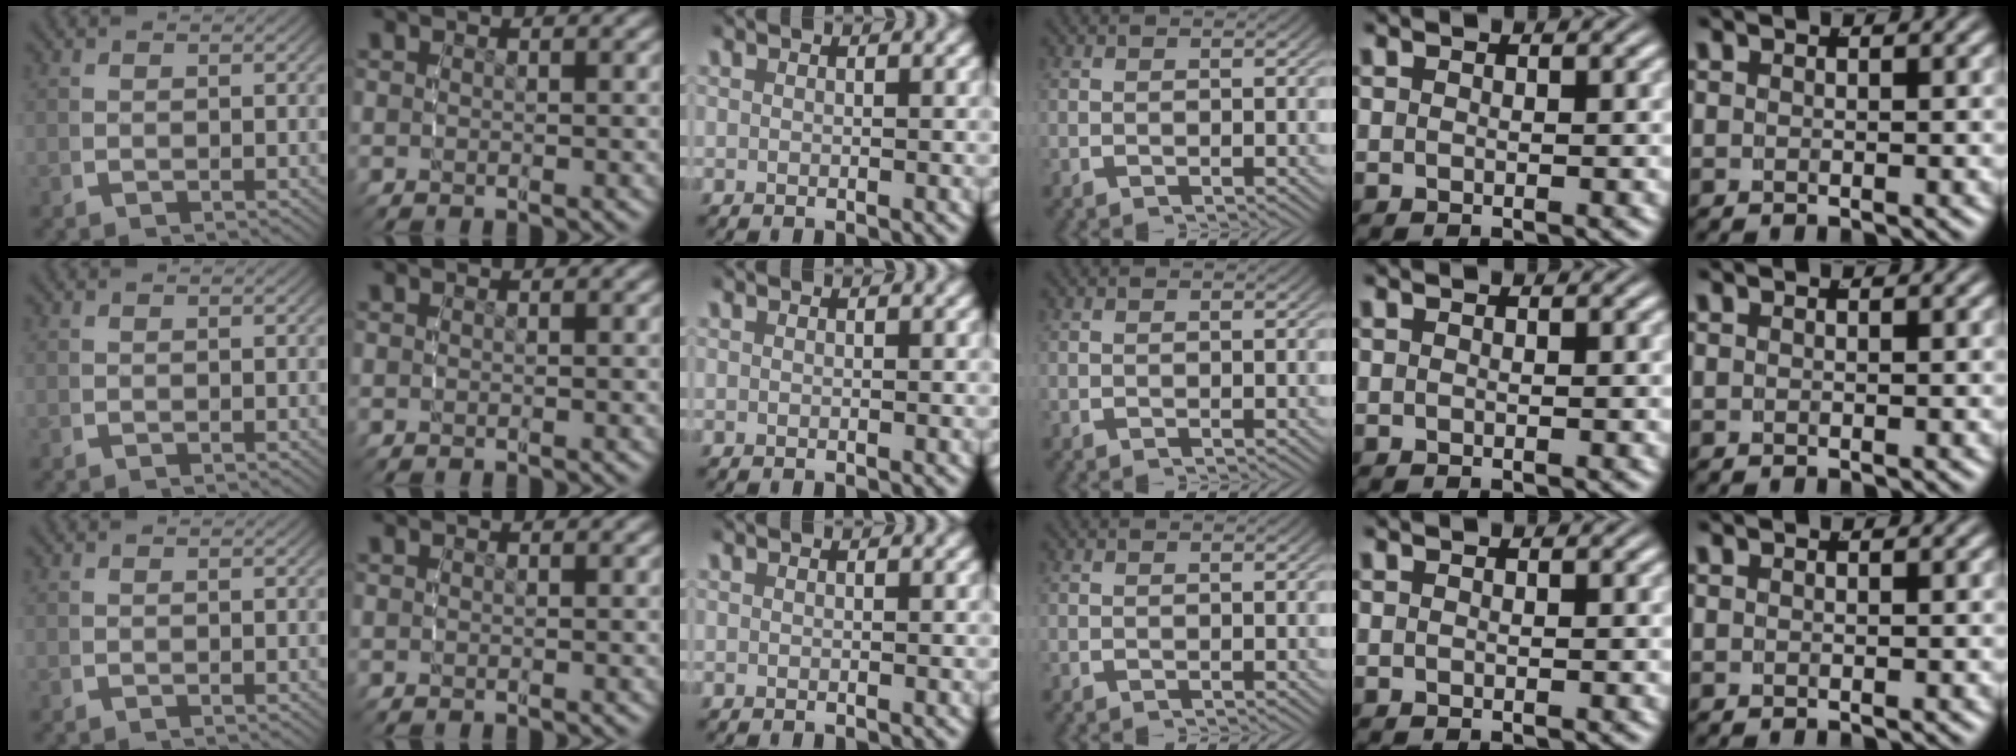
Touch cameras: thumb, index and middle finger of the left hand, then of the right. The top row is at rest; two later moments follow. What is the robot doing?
{"motion": "reach", "object": "jacket"}